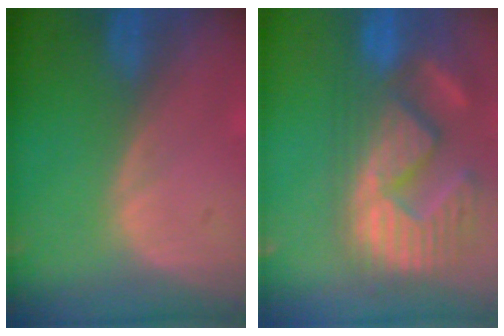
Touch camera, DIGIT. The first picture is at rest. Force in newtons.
{"total": 14.4, "press": 12.2, "slide": 7.6}